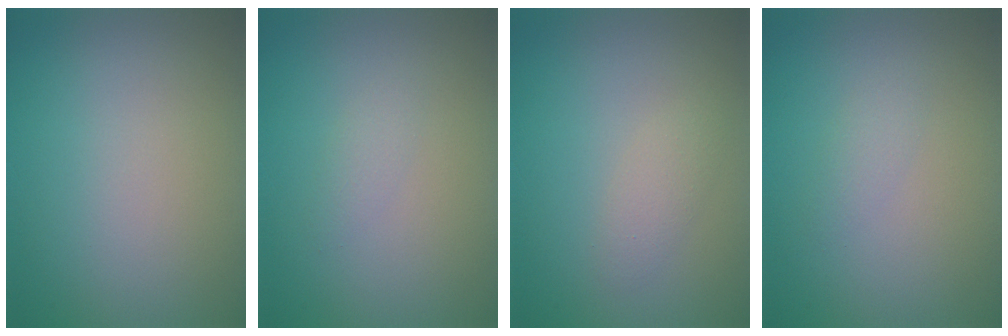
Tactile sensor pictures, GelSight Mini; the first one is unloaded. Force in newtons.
{"total": 0.9, "press": 0.9, "slide": 0.0}
{"total": 1.4, "press": 1.4, "slide": 0.1}
{"total": 1.1, "press": 1.1, "slide": 0.0}